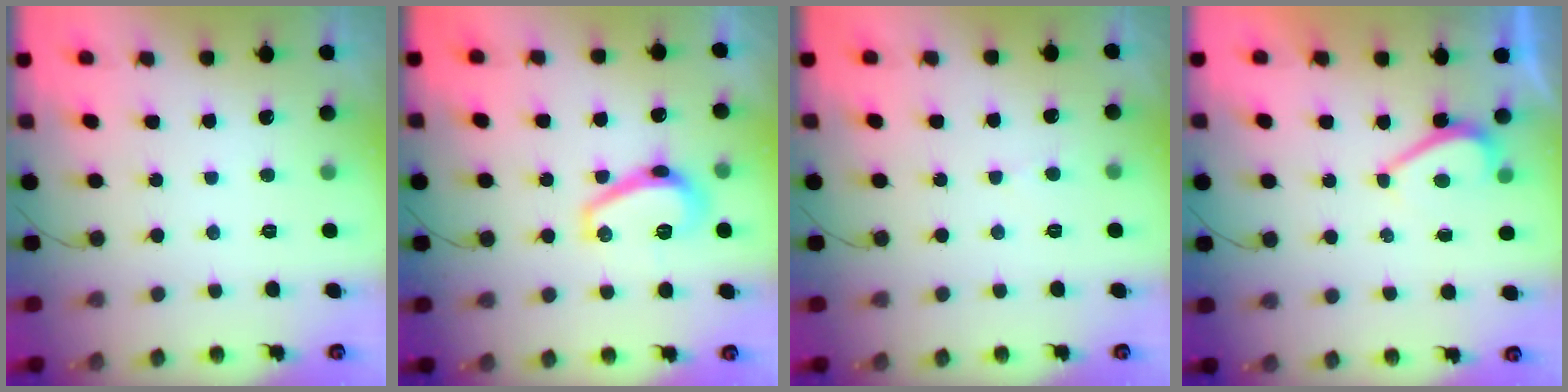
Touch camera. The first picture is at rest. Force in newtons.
{"total": 9.5, "press": 9.5, "slide": 0.8}
{"total": 2.4, "press": 2.4, "slide": 0.4}
{"total": 2.8, "press": 2.8, "slide": 0.5}